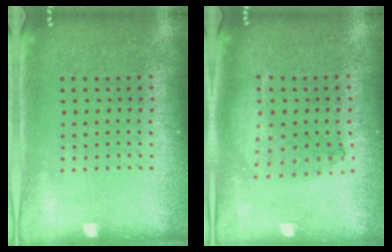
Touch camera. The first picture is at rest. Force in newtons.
{"total": 0.9, "press": 0.9, "slide": 0.2}